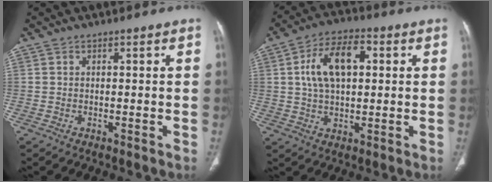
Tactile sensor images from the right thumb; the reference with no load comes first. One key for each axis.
{"total": 12.0, "fx": 2.5, "fy": 6.7, "fz": 9.7, "tx": -0.168, "ty": 0.015, "tz": 0.040}